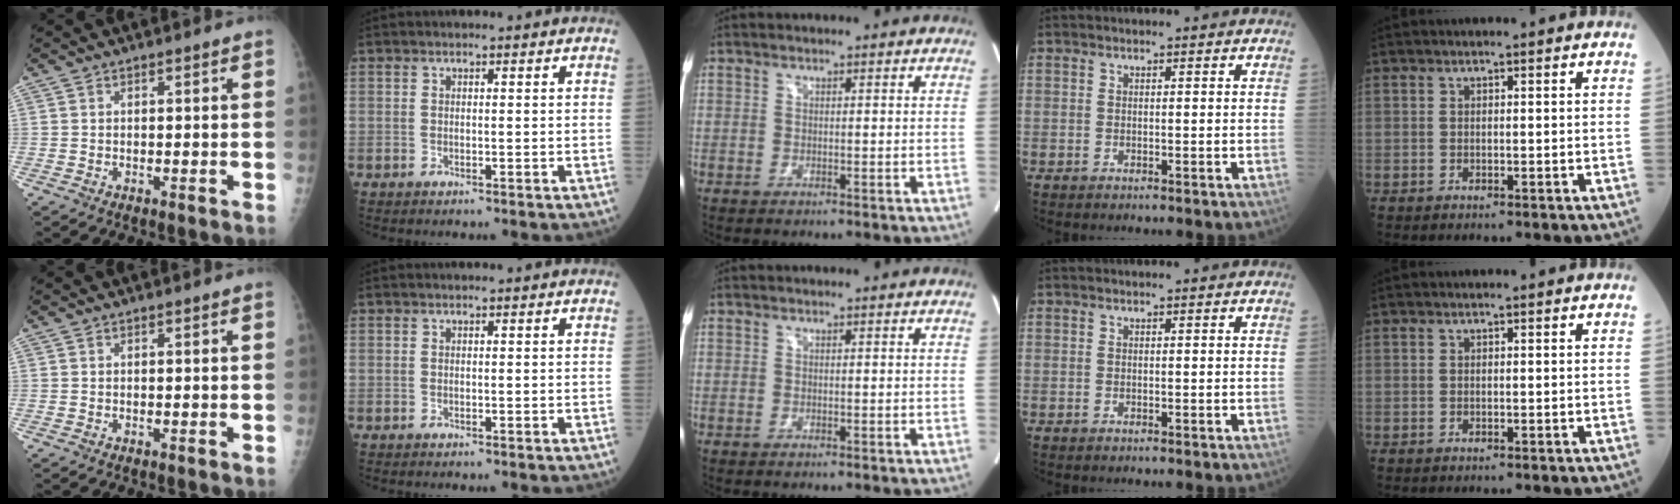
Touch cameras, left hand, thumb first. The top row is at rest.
{}